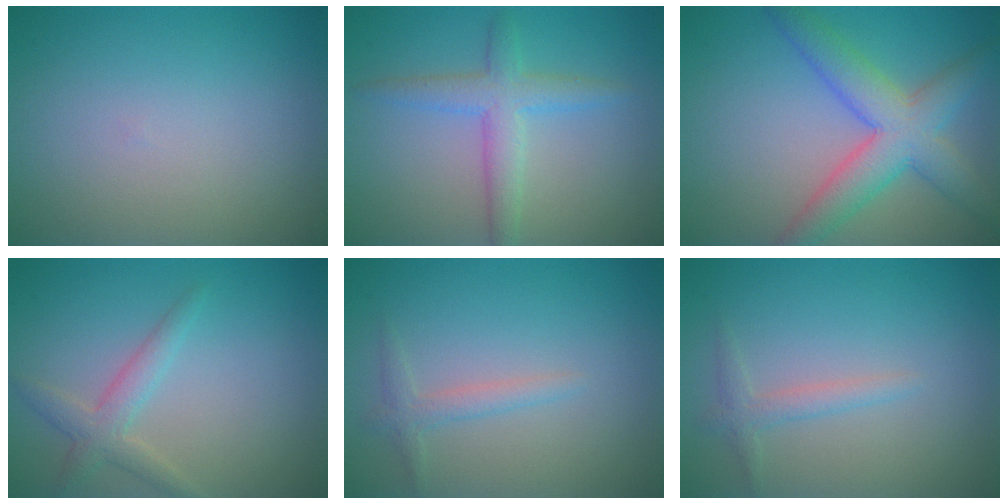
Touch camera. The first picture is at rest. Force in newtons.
{"total": 3.5, "press": 3.5, "slide": 0.2}
{"total": 6.3, "press": 6.3, "slide": 0.3}
{"total": 2.4, "press": 2.4, "slide": 0.1}
{"total": 1.5, "press": 1.5, "slide": 0.1}
{"total": 1.5, "press": 1.5, "slide": 0.1}